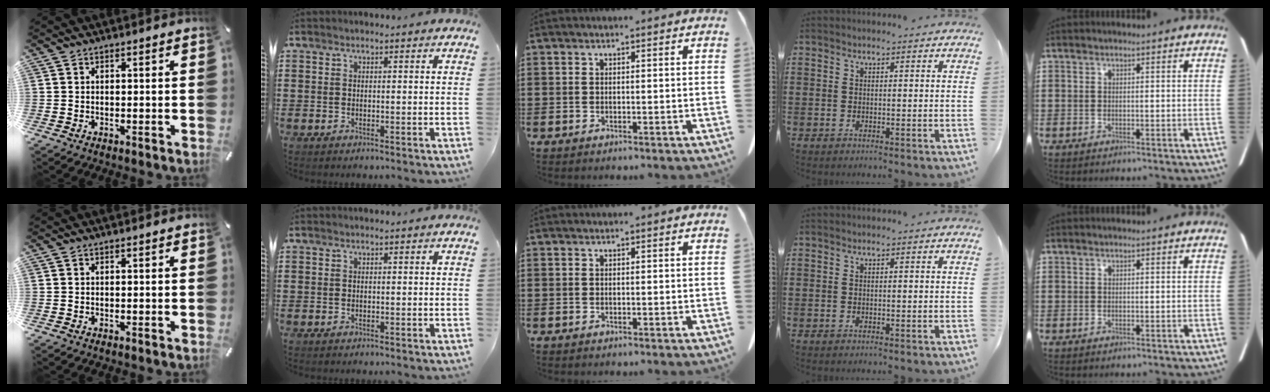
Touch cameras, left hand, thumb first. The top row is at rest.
{}